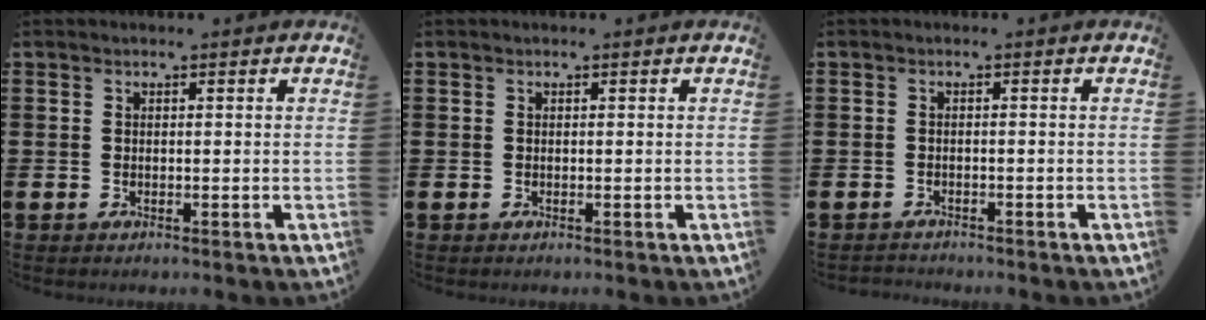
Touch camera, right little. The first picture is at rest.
{"total": 0.0}
{"total": 0.8, "force": [-0.8, 0.1, -0.1], "torque": [-0.001, -0.001, -0.017]}